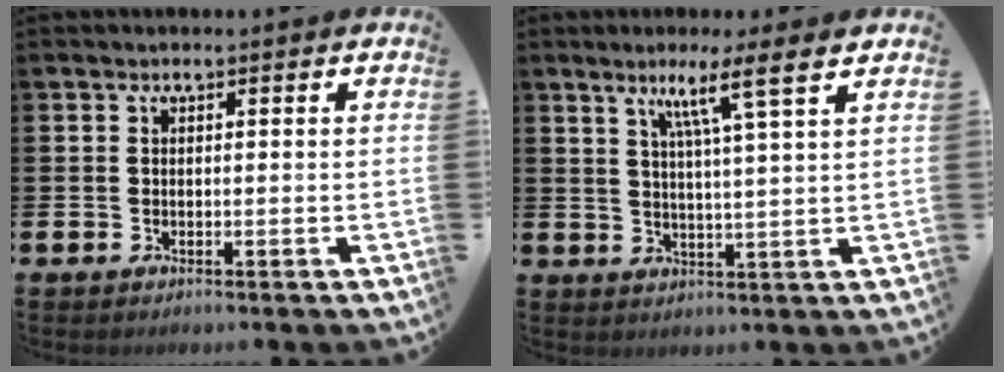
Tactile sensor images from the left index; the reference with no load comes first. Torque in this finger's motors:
{"motor_torque": [0.35, -0.38, 0.37, 0.18]}